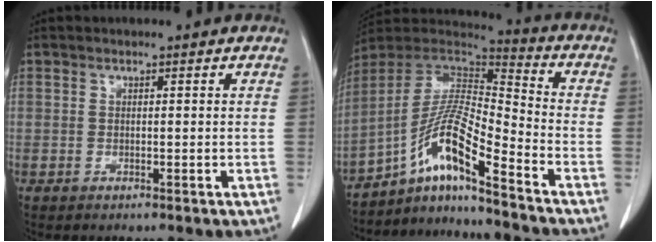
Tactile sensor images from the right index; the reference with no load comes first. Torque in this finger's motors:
{"motor_torque": [1.09, -0.92, 0.33, 0.18]}